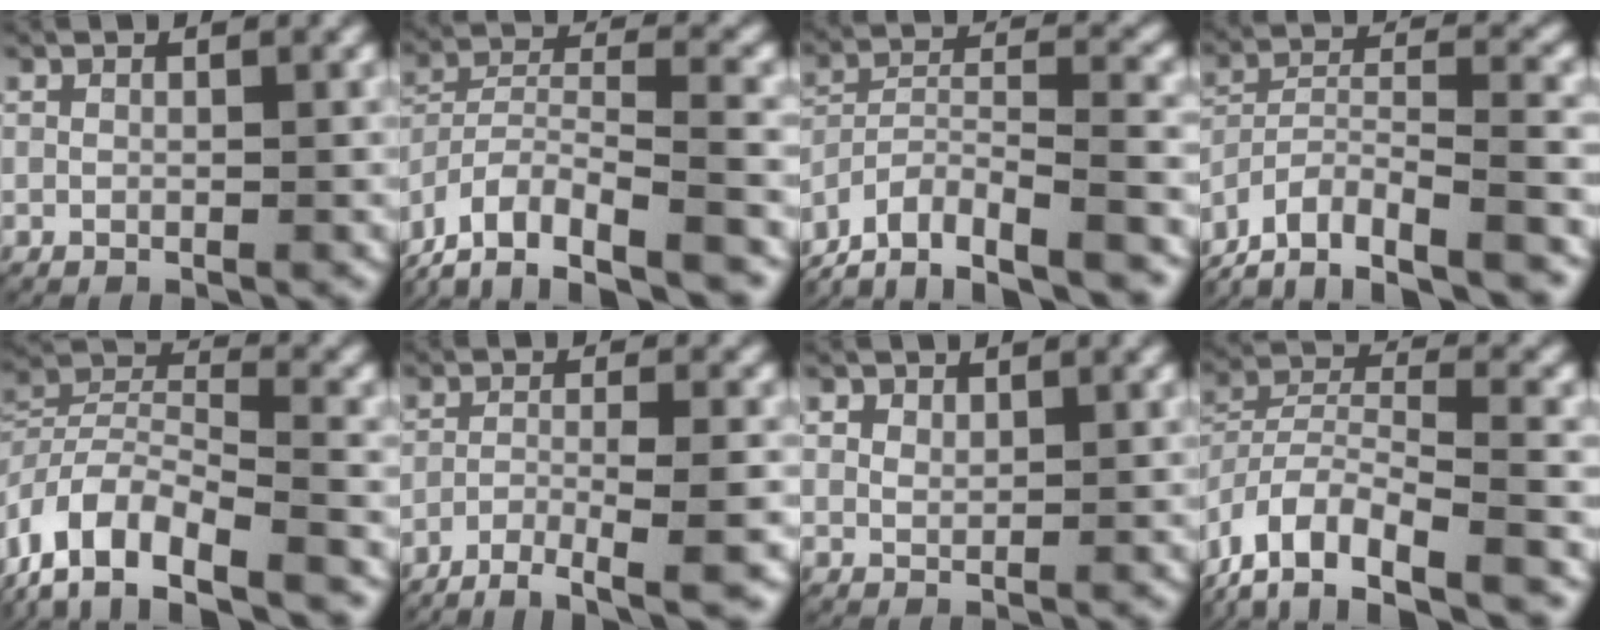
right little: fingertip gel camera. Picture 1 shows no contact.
{"total": 8.5, "force": [-4.5, 5.5, 4.7], "torque": [-0.106, -0.017, -0.072]}
{"total": 11.9, "force": [-8.5, 6.7, 5.0], "torque": [-0.100, -0.027, -0.139]}
{"total": 10.9, "force": [-7.3, 6.4, 4.9], "torque": [-0.101, -0.026, -0.119]}
{"total": 8.6, "force": [-3.3, 6.1, 5.1], "torque": [-0.121, -0.017, -0.057]}
{"total": 7.8, "force": [-6.5, 1.5, 4.1], "torque": [-0.066, -0.022, -0.092]}
{"total": 1.4, "force": [0.9, 0.9, 0.5], "torque": [-0.018, -0.006, 0.026]}
{"total": 7.0, "force": [-3.3, 4.2, 4.4], "torque": [-0.100, -0.010, -0.054]}